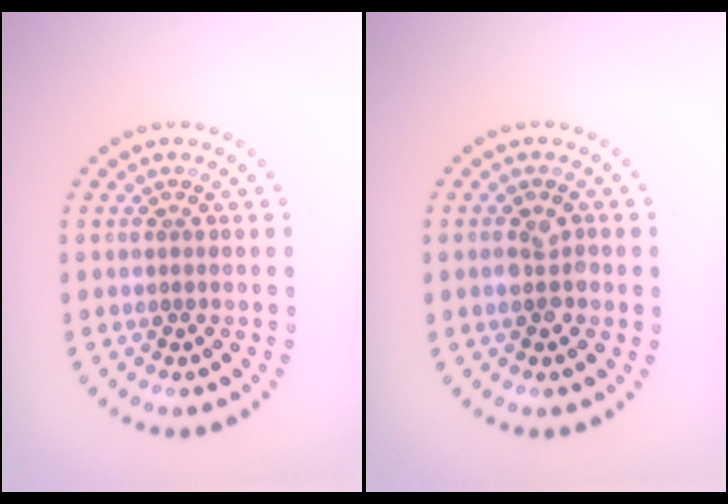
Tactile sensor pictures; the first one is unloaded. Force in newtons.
{"total": 2.0, "press": 1.9, "slide": 0.4}